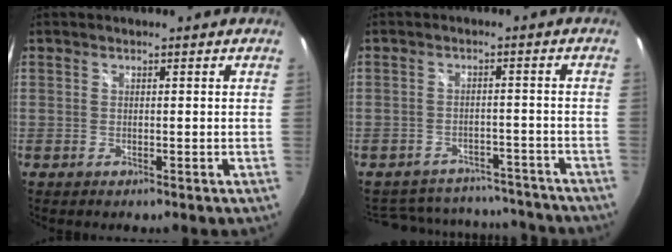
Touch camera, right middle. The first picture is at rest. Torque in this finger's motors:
{"motor_torque": [-0.51, -0.94, -0.16, -0.03]}